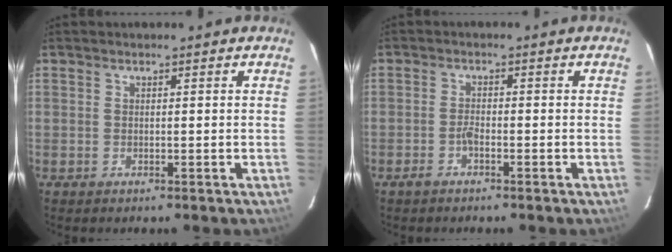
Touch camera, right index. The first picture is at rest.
{"total": 1.8, "force": [-1.3, 0.5, 1.1], "torque": [-0.033, 0.003, -0.029]}